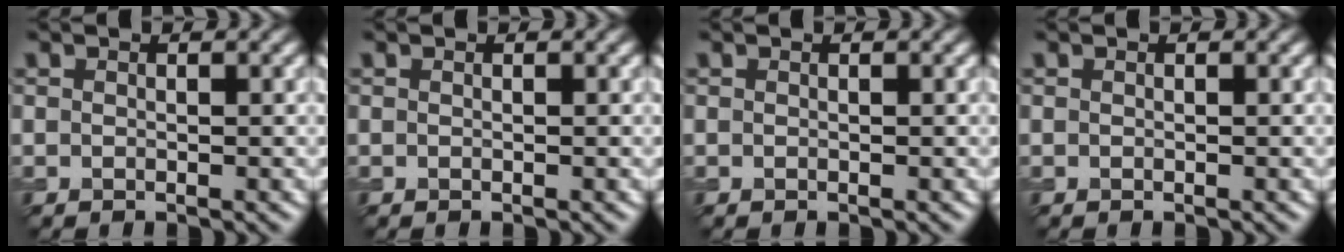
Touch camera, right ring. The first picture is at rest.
{"total": 0.0}
{"total": 0.0}
{"total": 0.0}